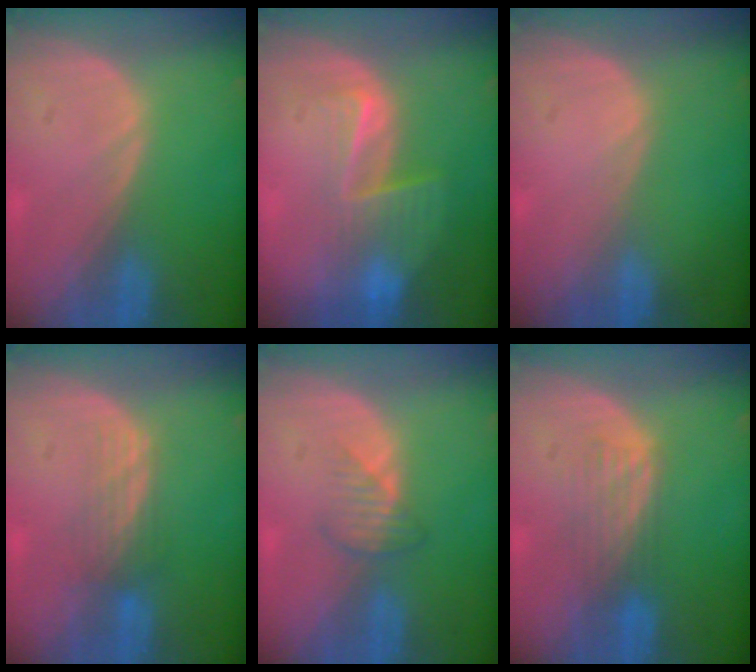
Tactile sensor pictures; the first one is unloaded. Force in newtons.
{"total": 6.5, "press": 5.5, "slide": 3.5}
{"total": 0.0}
{"total": 3.4, "press": 2.9, "slide": 1.9}
{"total": 2.7, "press": 2.6, "slide": 0.7}
{"total": 4.3, "press": 3.6, "slide": 2.3}